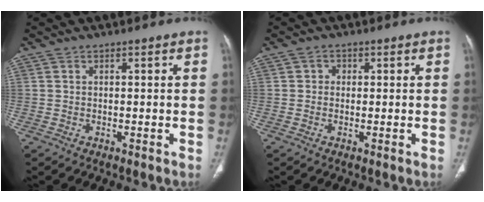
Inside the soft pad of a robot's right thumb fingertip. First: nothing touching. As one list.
[{"total": 1.6, "force": [0.1, 1.5, 0.5], "torque": [0.002, 0.004, -0.002]}]